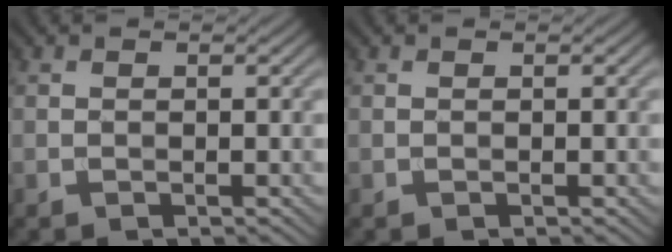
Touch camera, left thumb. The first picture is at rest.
{"total": 0.0}